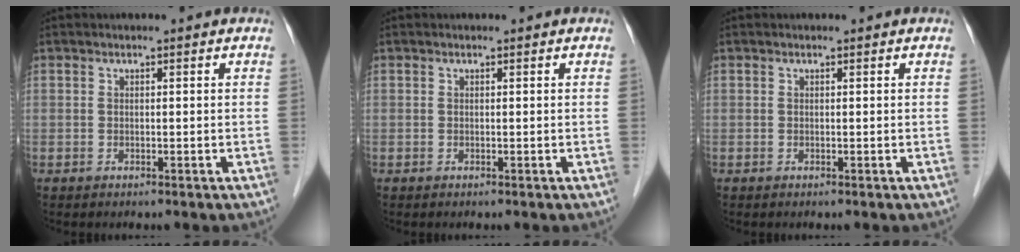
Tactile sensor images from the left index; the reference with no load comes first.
{"total": 0.0}
{"total": 0.0}